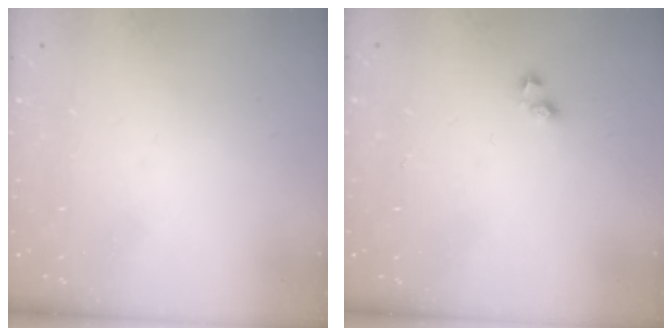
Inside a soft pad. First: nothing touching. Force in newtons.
{"total": 2.9, "press": 2.7, "slide": 1.1}